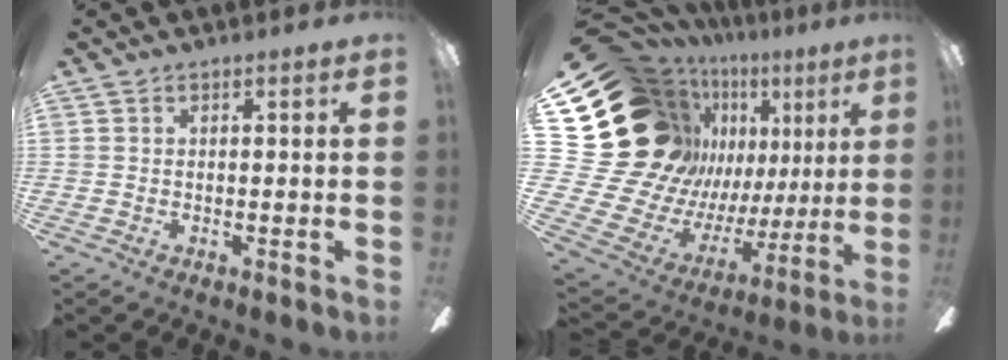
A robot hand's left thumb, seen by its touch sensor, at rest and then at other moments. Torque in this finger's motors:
{"motor_torque": [1.65, 3.36, 1.18, -1.59, 0.05]}